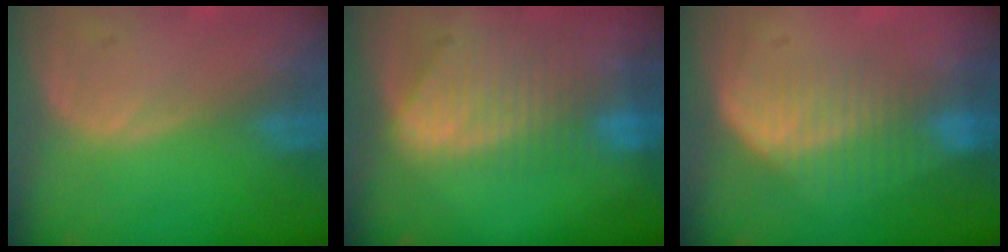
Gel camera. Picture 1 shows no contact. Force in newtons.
{"total": 9.4, "press": 8.2, "slide": 4.7}
{"total": 7.1, "press": 6.5, "slide": 2.8}